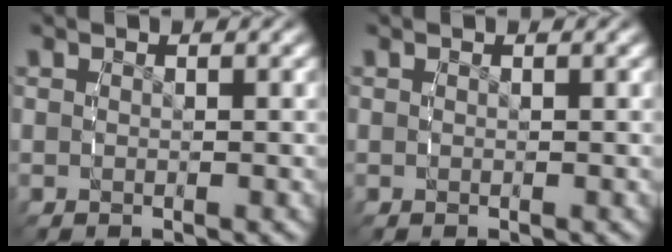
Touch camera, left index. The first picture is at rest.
{"total": 0.0}